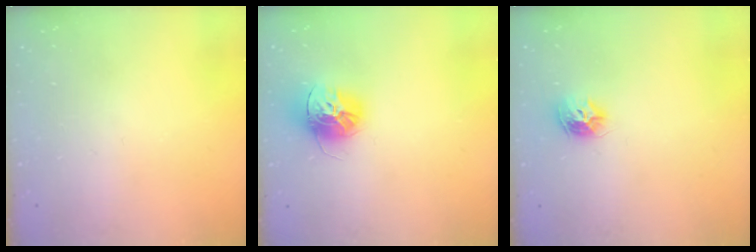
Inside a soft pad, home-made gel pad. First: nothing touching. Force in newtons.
{"total": 14.9, "press": 14.8, "slide": 1.3}
{"total": 8.8, "press": 8.8, "slide": 0.2}